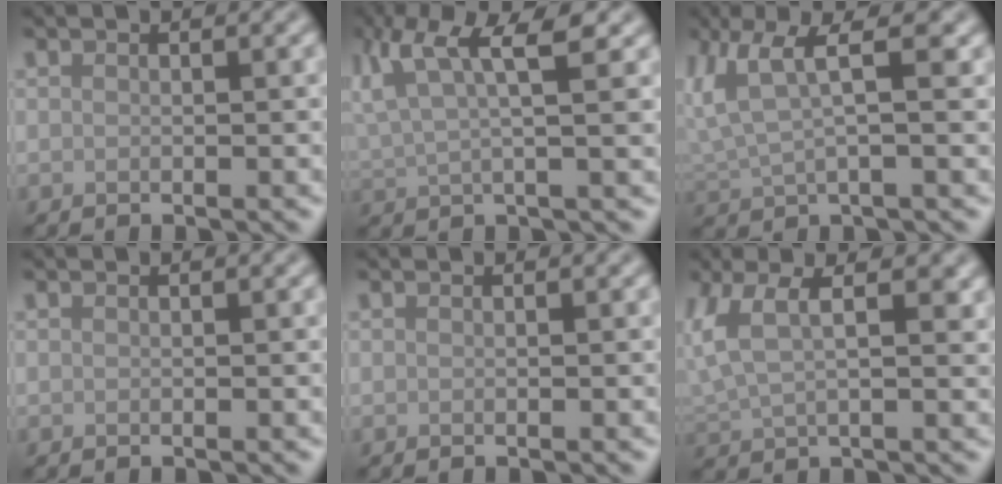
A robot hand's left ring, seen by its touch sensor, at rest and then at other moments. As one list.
[{"total": 7.1, "force": [3.6, 2.0, 5.8], "torque": [-0.117, 0.009, 0.066]}, {"total": 4.6, "force": [1.9, 1.2, 4.0], "torque": [-0.095, 0.002, 0.041]}, {"total": 0.0}, {"total": 0.0}, {"total": 5.3, "force": [2.2, 2.2, 4.4], "torque": [-0.106, 0.004, 0.047]}]